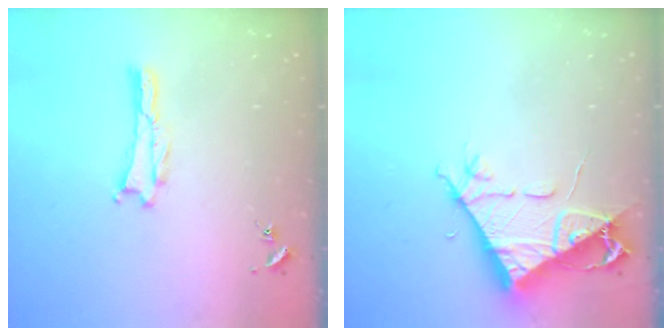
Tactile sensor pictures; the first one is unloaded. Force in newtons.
{"total": 7.1, "press": 7.0, "slide": 0.8}